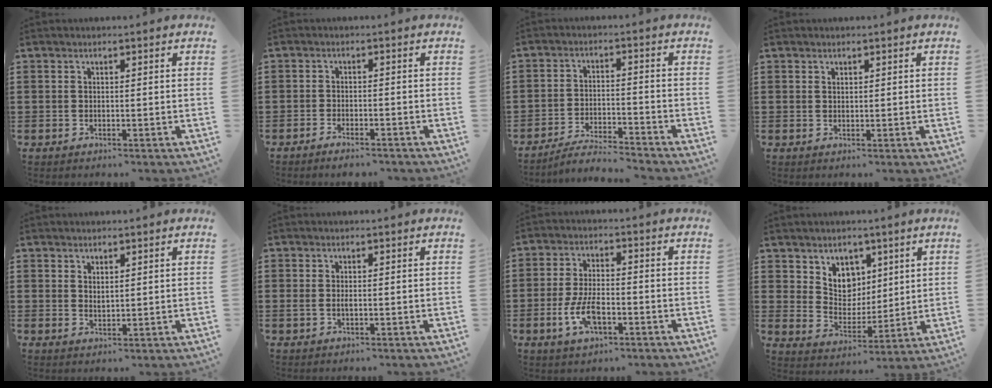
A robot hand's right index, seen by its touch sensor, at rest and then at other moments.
{"total": 1.9, "force": [-1.9, 0.0, 0.5], "torque": [-0.012, -0.001, -0.036]}
{"total": 4.6, "force": [-4.5, -0.1, 1.0], "torque": [-0.026, -0.002, -0.092]}
{"total": 0.7, "force": [0.5, 0.4, 0.1], "torque": [-0.004, 0.001, 0.010]}
{"total": 1.3, "force": [1.2, 0.5, 0.4], "torque": [-0.008, 0.002, 0.022]}
{"total": 1.1, "force": [-0.1, 0.4, 1.1], "torque": [-0.028, -0.002, -0.005]}
{"total": 6.4, "force": [-2.2, 3.0, 5.2], "torque": [-0.120, 0.000, -0.045]}
{"total": 6.5, "force": [4.0, 5.0, 1.1], "torque": [-0.045, -0.010, 0.074]}